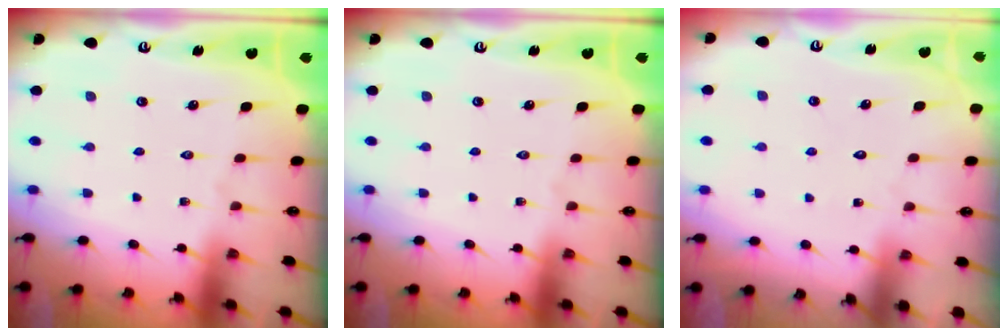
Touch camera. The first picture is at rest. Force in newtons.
{"total": 0.0}
{"total": 3.2, "press": 3.2, "slide": 0.3}